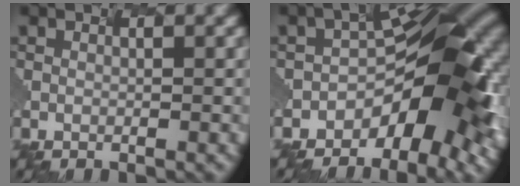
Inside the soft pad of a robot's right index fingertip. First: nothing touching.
{"total": 9.0, "force": [-5.1, 3.9, 6.2], "torque": [-0.086, 0.005, -0.074]}